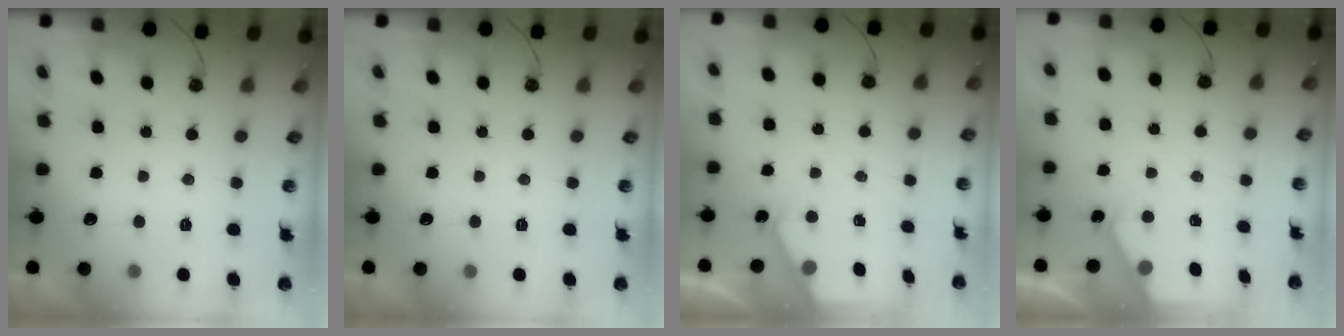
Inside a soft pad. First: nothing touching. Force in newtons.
{"total": 0.0}
{"total": 2.4, "press": 2.4, "slide": 0.3}
{"total": 2.4, "press": 2.4, "slide": 0.3}